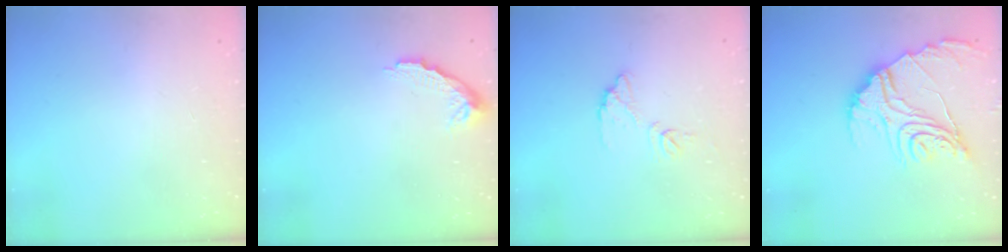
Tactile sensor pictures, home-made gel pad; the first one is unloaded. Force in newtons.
{"total": 7.6, "press": 7.6, "slide": 0.4}
{"total": 7.2, "press": 7.2, "slide": 0.3}
{"total": 17.8, "press": 17.7, "slide": 2.0}